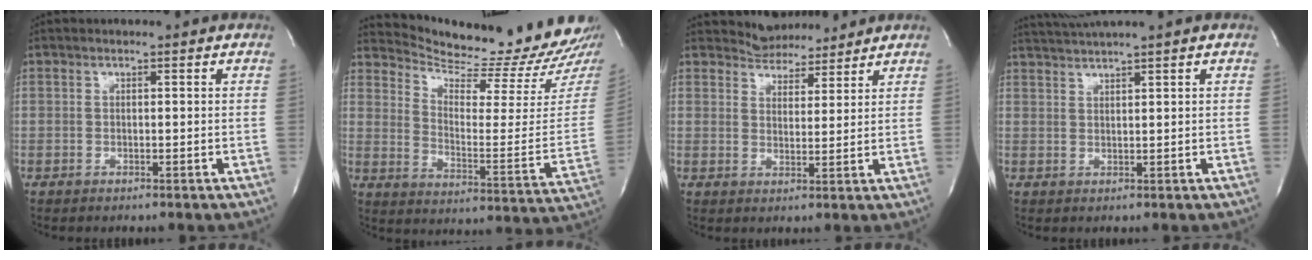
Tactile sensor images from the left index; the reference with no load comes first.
{"total": 18.4, "force": [17.9, -0.9, 4.2], "torque": [-0.081, -0.116, 0.245]}
{"total": 5.1, "force": [4.8, 1.7, -0.2], "torque": [0.000, 0.001, 0.076]}
{"total": 4.0, "force": [3.5, -1.6, 1.1], "torque": [-0.020, 0.007, 0.068]}